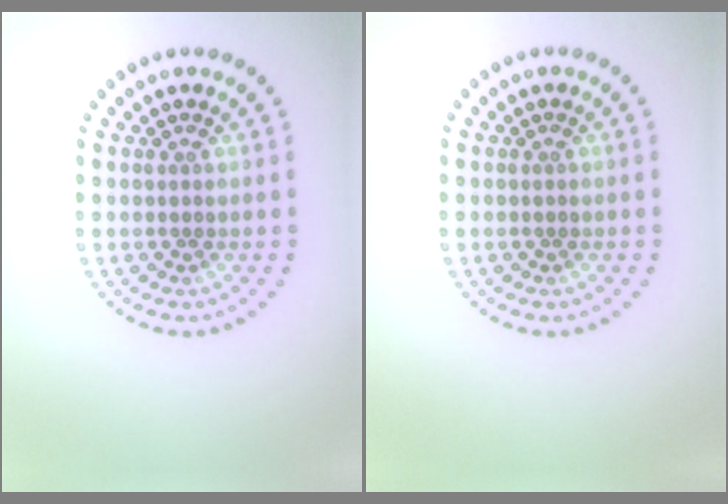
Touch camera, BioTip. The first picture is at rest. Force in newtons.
{"total": 0.0}